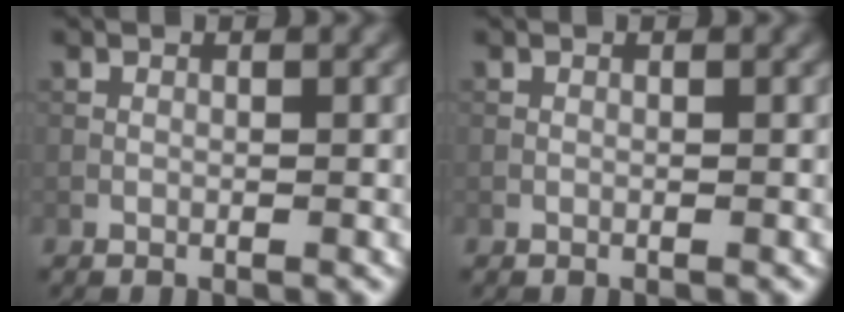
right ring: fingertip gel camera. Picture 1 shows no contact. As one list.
[{"total": 0.0}]